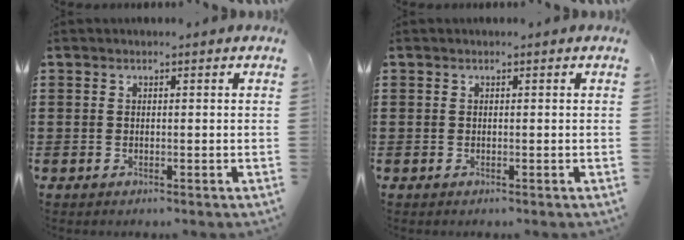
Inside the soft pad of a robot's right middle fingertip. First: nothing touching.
{"total": 0.0}